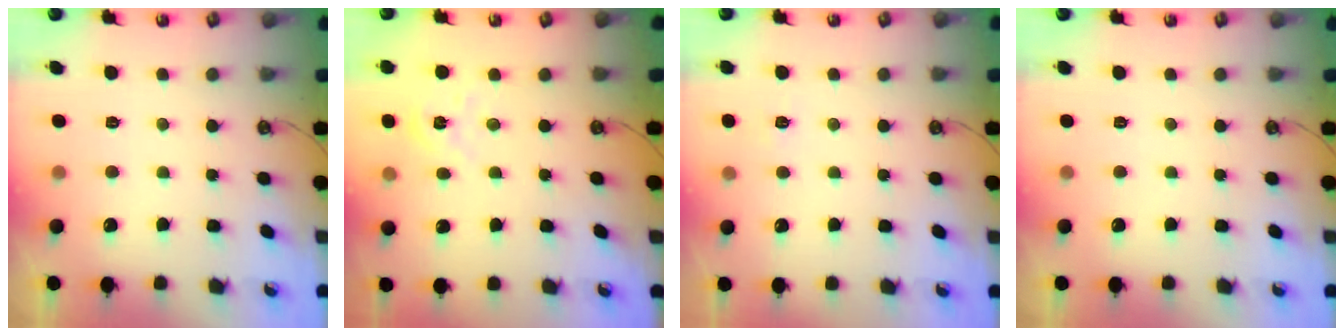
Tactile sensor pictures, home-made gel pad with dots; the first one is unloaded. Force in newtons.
{"total": 3.1, "press": 3.1, "slide": 0.2}
{"total": 3.7, "press": 3.7, "slide": 0.4}
{"total": 0.0}